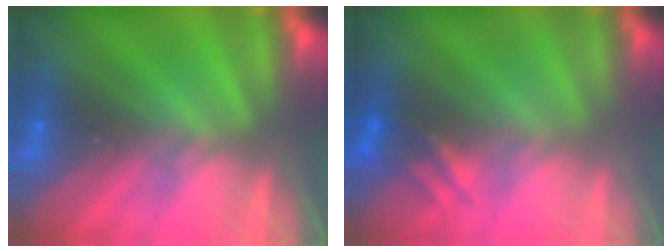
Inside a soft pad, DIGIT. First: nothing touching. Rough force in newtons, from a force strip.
{"total": 2.6}